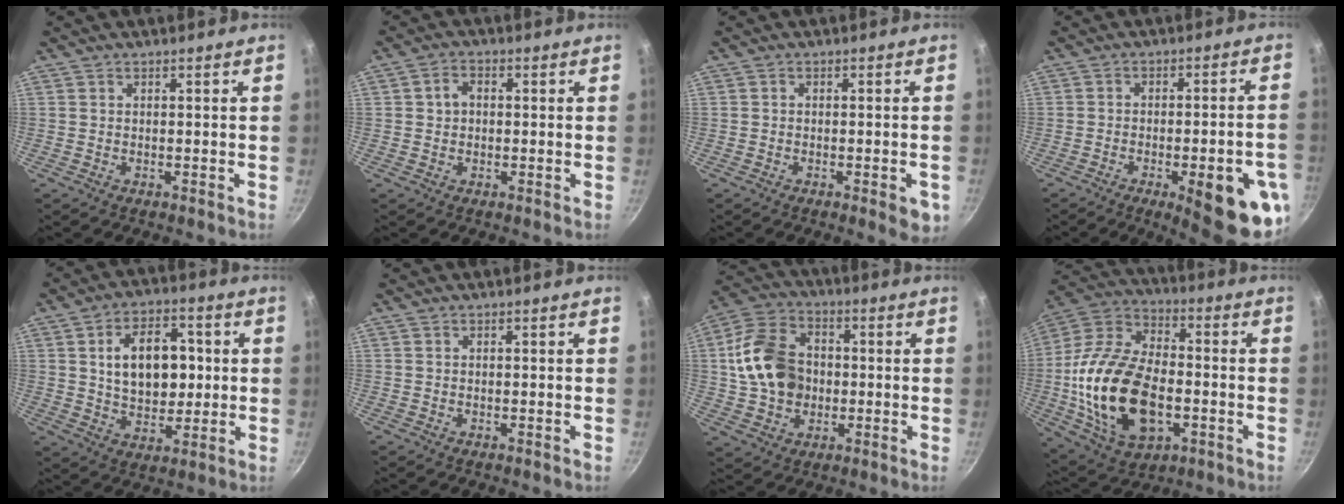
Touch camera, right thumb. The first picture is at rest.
{"total": 3.2, "force": [0.2, 2.6, 1.9], "torque": [-0.021, 0.010, -0.001]}
{"total": 4.5, "force": [-1.9, 1.6, 3.8], "torque": [-0.039, 0.004, -0.024]}
{"total": 16.5, "force": [-6.4, 4.6, 14.5], "torque": [-0.159, 0.022, -0.077]}
{"total": 13.9, "force": [1.9, 9.1, 10.3], "torque": [-0.124, 0.004, 0.033]}
{"total": 0.0}
{"total": 14.8, "force": [0.4, 11.3, 9.5], "torque": [-0.156, 0.019, 0.001]}
{"total": 24.8, "force": [-4.3, 14.9, 19.3], "torque": [-0.360, 0.027, -0.073]}